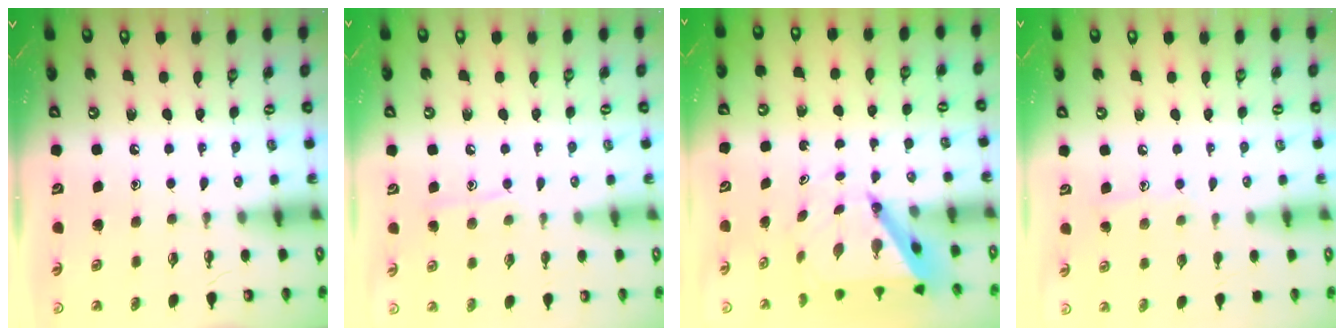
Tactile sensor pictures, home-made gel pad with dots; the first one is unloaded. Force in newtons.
{"total": 7.3, "press": 7.2, "slide": 0.8}
{"total": 6.2, "press": 6.2, "slide": 0.7}
{"total": 6.2, "press": 6.2, "slide": 0.1}